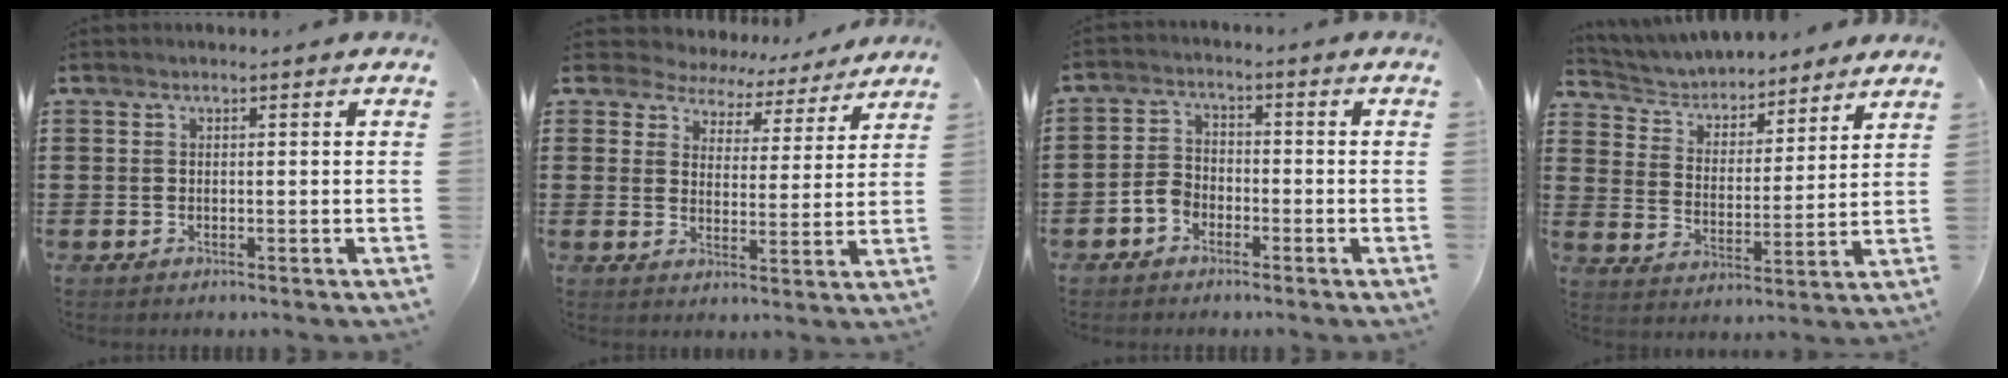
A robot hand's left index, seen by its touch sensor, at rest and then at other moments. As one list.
[{"total": 5.4, "force": [5.1, 1.8, 0.0], "torque": [-0.024, -0.032, 0.089]}, {"total": 3.3, "force": [-2.2, 2.2, 1.2], "torque": [-0.033, 0.008, -0.047]}, {"total": 4.8, "force": [4.7, 1.1, 0.2], "torque": [-0.032, -0.031, 0.078]}]